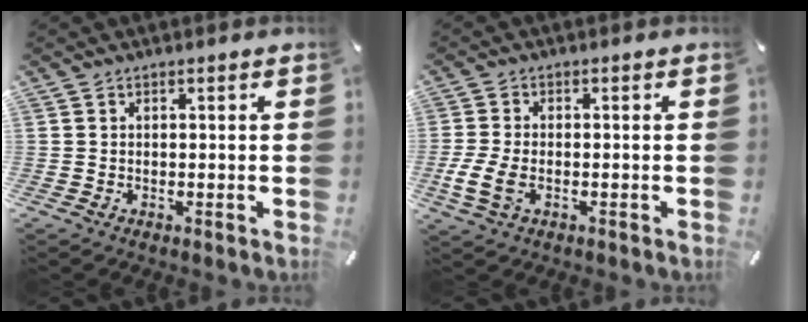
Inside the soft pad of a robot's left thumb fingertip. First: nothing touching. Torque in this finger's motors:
{"motor_torque": [0.85, 0.73, 0.67, 0.04, 0.23]}